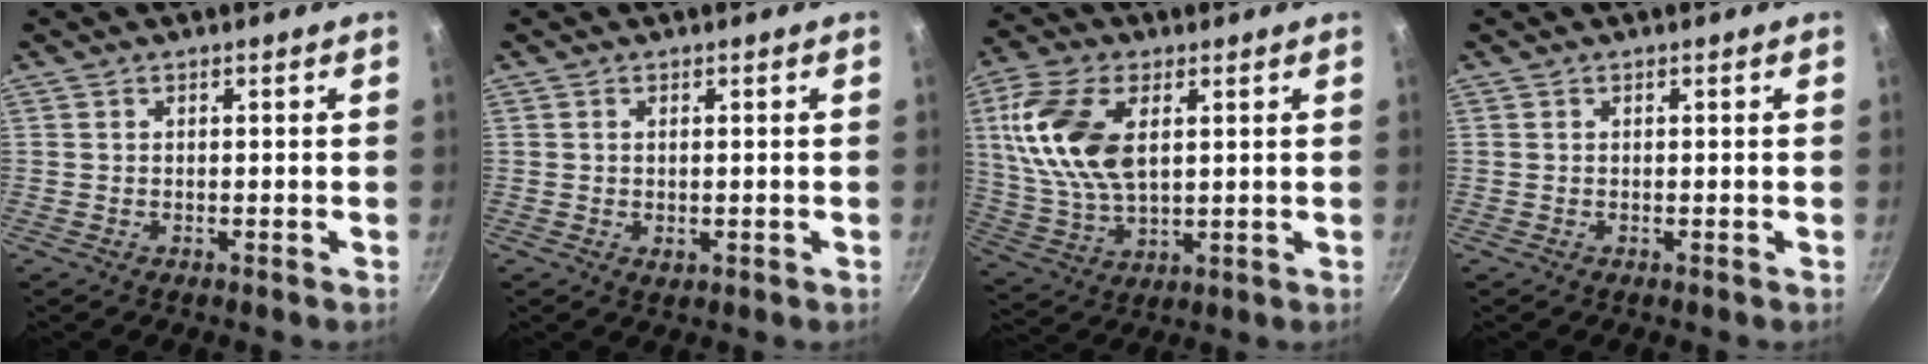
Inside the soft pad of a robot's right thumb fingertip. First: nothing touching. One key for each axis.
{"total": 1.6, "fx": -0.1, "fy": 0.9, "fz": 1.3, "tx": -0.020, "ty": -0.003, "tz": 0.000}
{"total": 15.6, "fx": 3.9, "fy": 8.7, "fz": 12.3, "tx": -0.234, "ty": -0.007, "tz": 0.080}
{"total": 0.0}